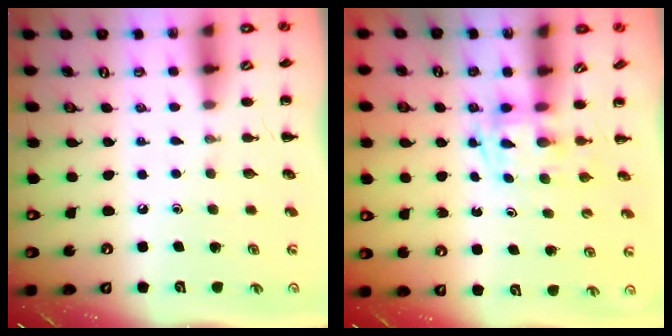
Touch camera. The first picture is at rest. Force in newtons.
{"total": 2.4, "press": 2.2, "slide": 1.1}